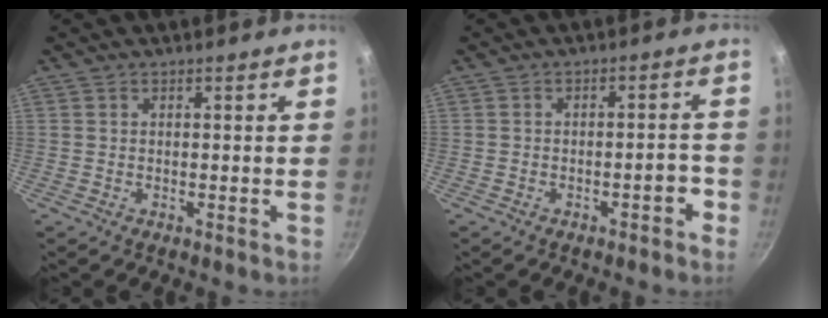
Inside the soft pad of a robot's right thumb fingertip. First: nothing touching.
{"total": 3.4, "force": [-2.0, 1.4, 2.4], "torque": [-0.019, 0.030, -0.020]}